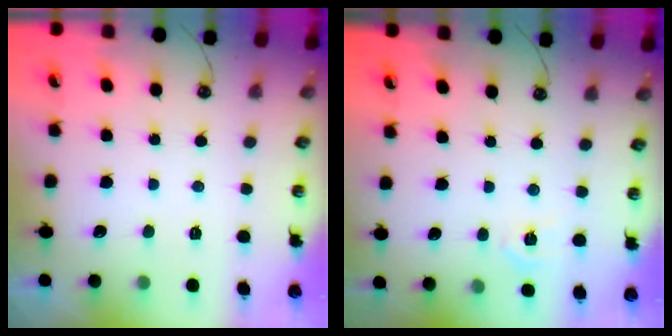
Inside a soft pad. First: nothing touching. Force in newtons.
{"total": 3.1, "press": 3.0, "slide": 0.3}